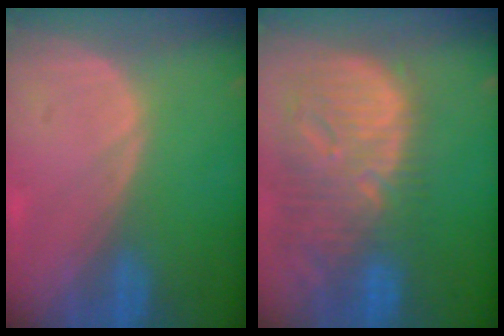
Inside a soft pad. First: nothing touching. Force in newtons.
{"total": 13.4, "press": 11.6, "slide": 6.7}